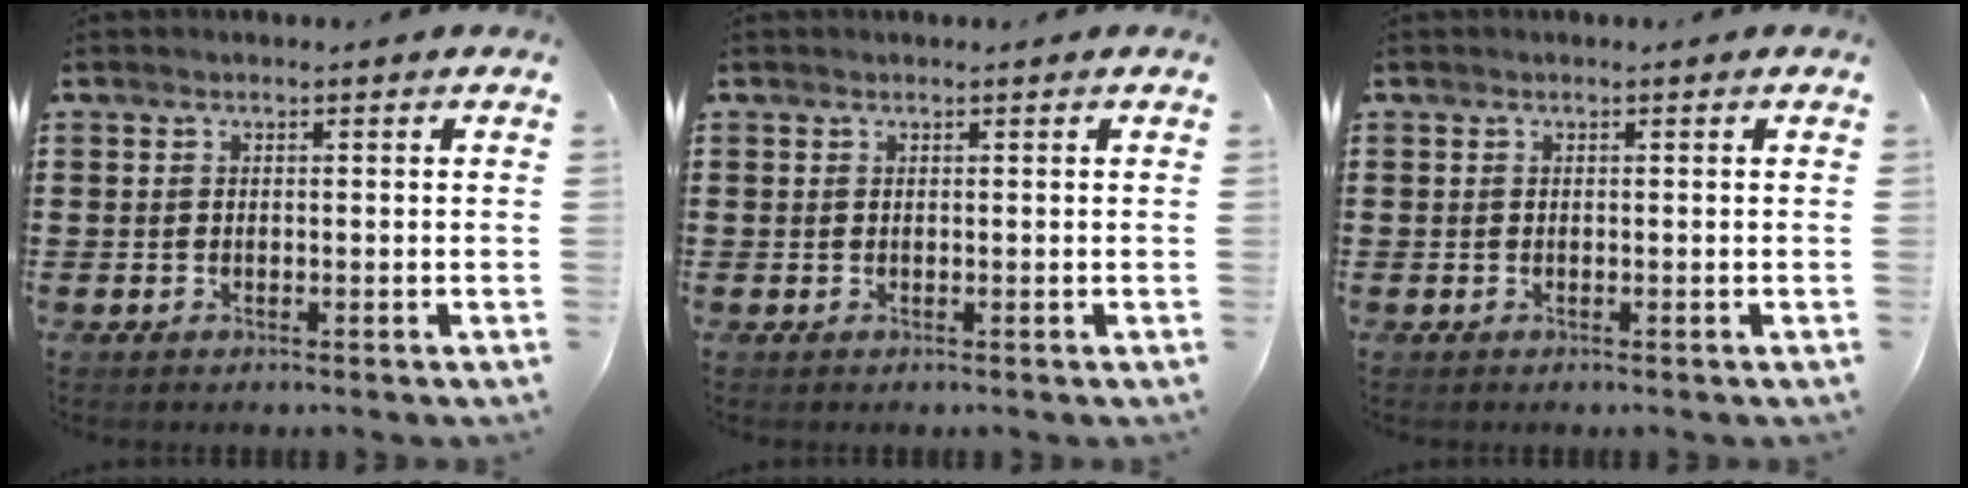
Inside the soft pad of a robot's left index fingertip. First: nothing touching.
{"total": 0.0}
{"total": 0.0}